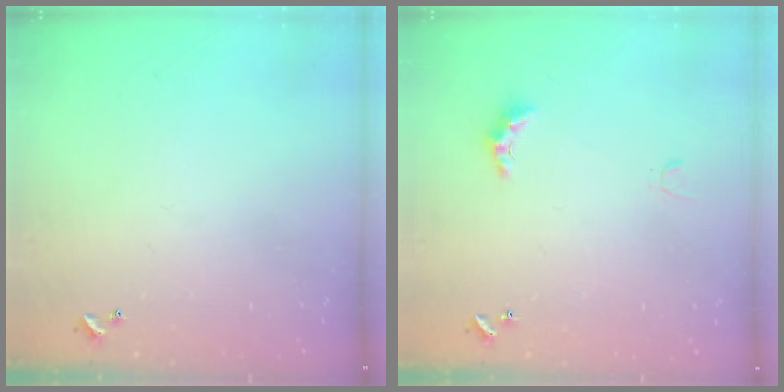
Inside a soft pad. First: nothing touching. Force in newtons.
{"total": 2.9, "press": 2.8, "slide": 0.6}